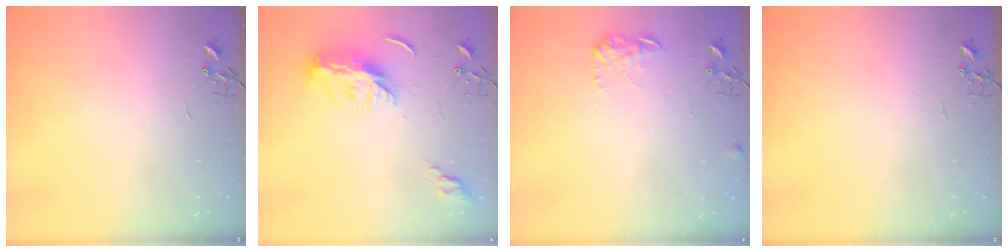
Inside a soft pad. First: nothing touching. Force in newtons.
{"total": 10.9, "press": 10.9, "slide": 0.9}
{"total": 8.2, "press": 8.2, "slide": 0.4}
{"total": 0.0}